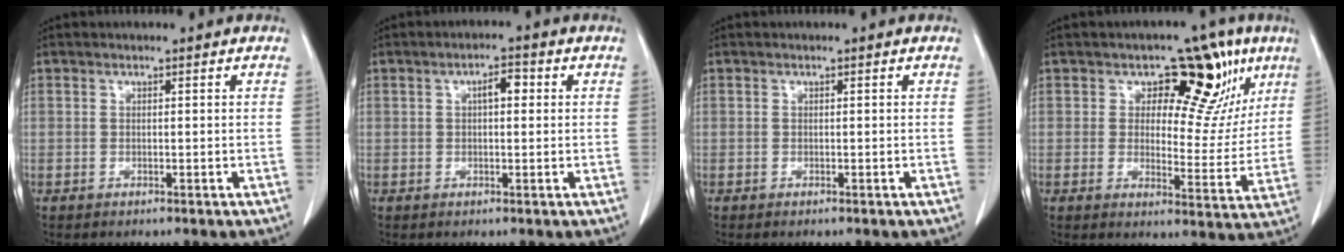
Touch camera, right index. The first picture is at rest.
{"total": 2.9, "force": [0.6, 1.1, 2.6], "torque": [-0.043, 0.010, 0.008]}
{"total": 0.0}
{"total": 12.8, "force": [6.5, 7.1, 8.5], "torque": [-0.077, 0.014, 0.089]}